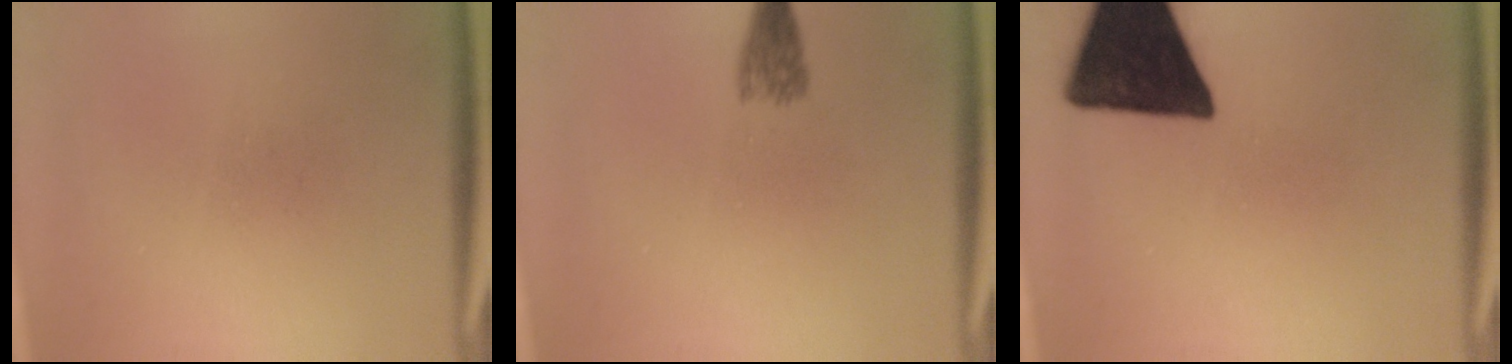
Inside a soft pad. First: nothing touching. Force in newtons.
{"total": 2.7}
{"total": 18.7}